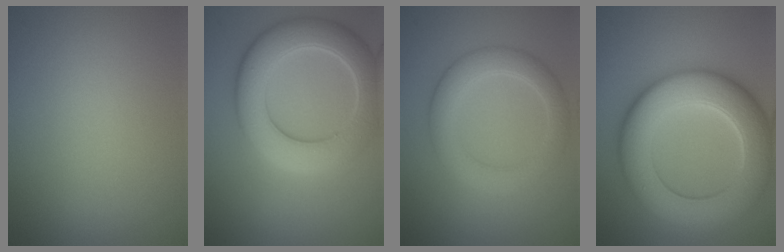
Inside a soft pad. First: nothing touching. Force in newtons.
{"total": 7.5, "press": 7.5, "slide": 0.5}
{"total": 4.0, "press": 4.0, "slide": 0.1}
{"total": 10.3, "press": 10.3, "slide": 0.7}